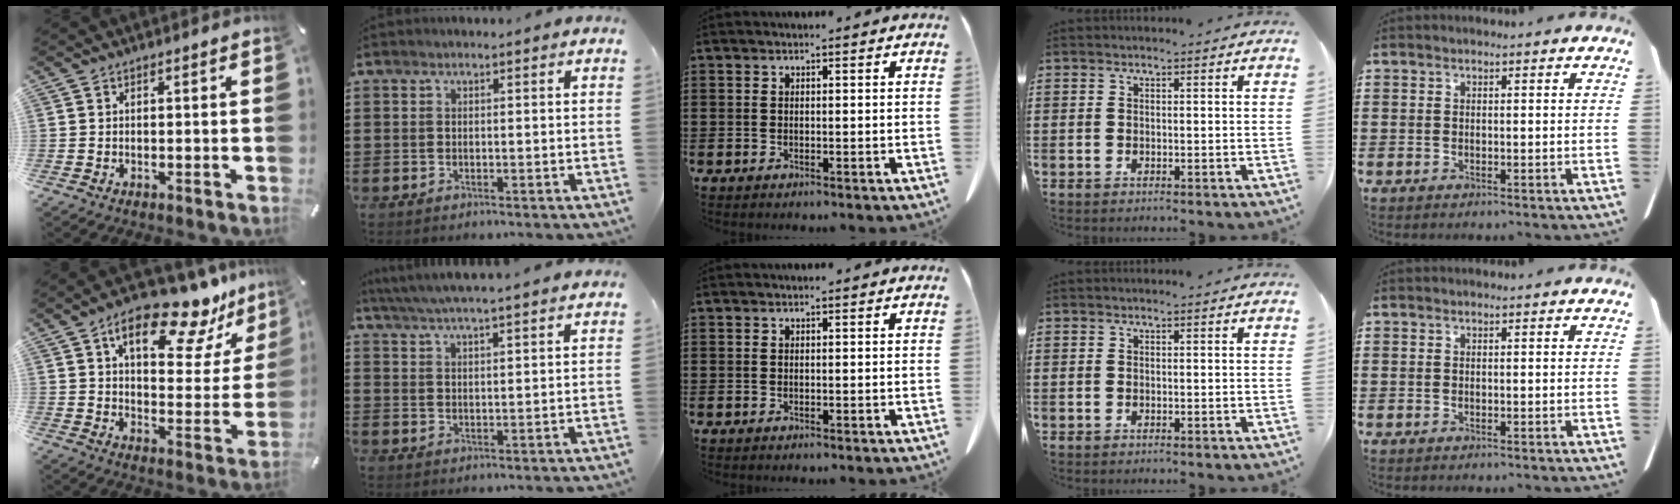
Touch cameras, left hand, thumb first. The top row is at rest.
{"thumb": {"total": 18.0, "force": [12.9, 7.6, 10.0], "torque": [-0.146, -0.088, 0.212]}, "index": {"total": 4.7, "force": [4.5, -0.5, 1.3], "torque": [-0.040, -0.020, 0.080]}}